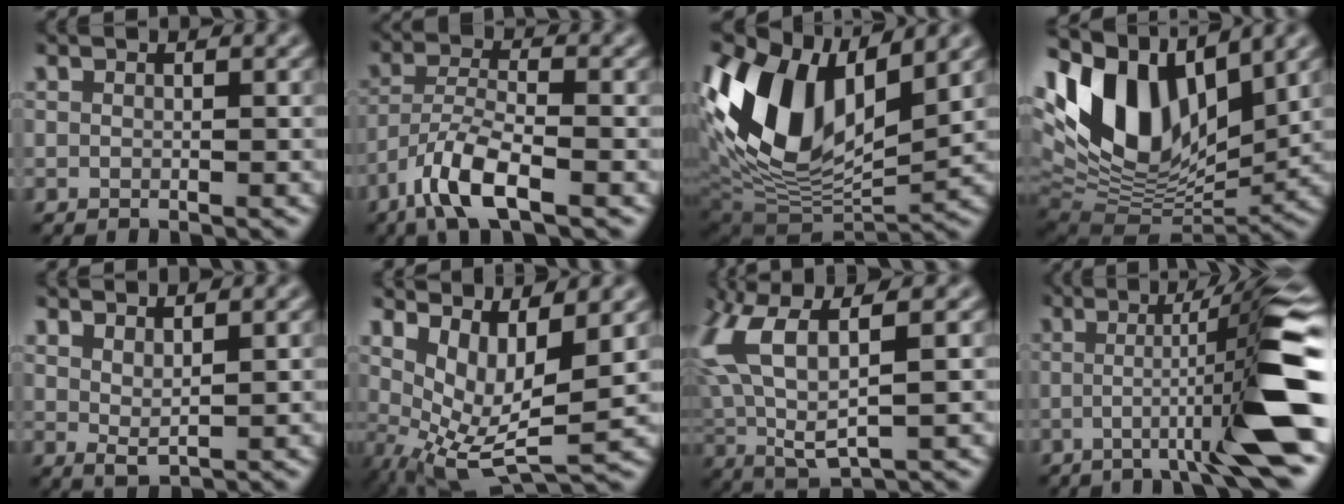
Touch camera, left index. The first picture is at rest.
{"total": 5.4, "force": [-3.9, 0.9, 3.6], "torque": [-0.070, 0.002, -0.079]}
{"total": 12.6, "force": [3.1, 7.0, 10.1], "torque": [-0.199, 0.005, 0.058]}
{"total": 13.6, "force": [4.7, 7.5, 10.3], "torque": [-0.199, 0.016, 0.091]}
{"total": 1.6, "force": [1.3, 0.1, 0.9], "torque": [-0.013, 0.000, 0.032]}
{"total": 6.8, "force": [0.9, 2.2, 6.4], "torque": [-0.120, -0.005, 0.029]}
{"total": 8.9, "force": [1.8, 3.6, 7.9], "torque": [-0.193, 0.011, 0.043]}
{"total": 9.3, "force": [-1.7, 0.3, 9.2], "torque": [-0.125, 0.002, -0.025]}